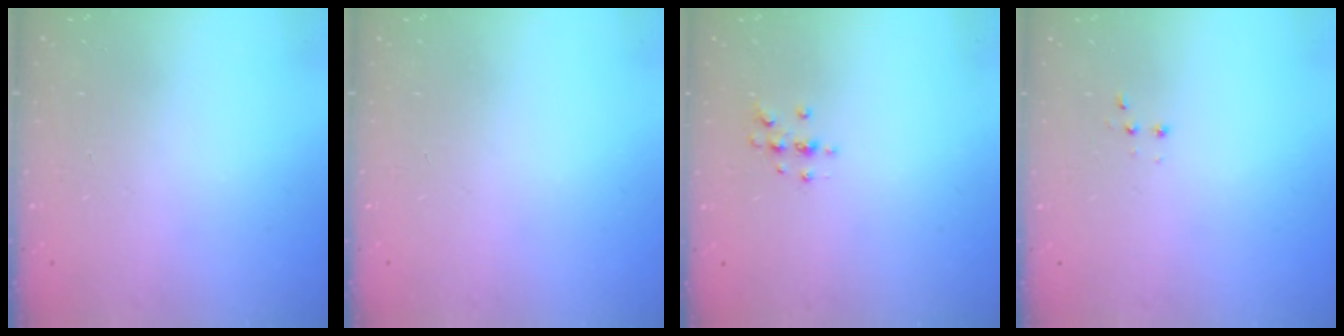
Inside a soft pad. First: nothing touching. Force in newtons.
{"total": 0.0}
{"total": 4.3, "press": 4.2, "slide": 1.0}
{"total": 2.8, "press": 2.7, "slide": 0.7}